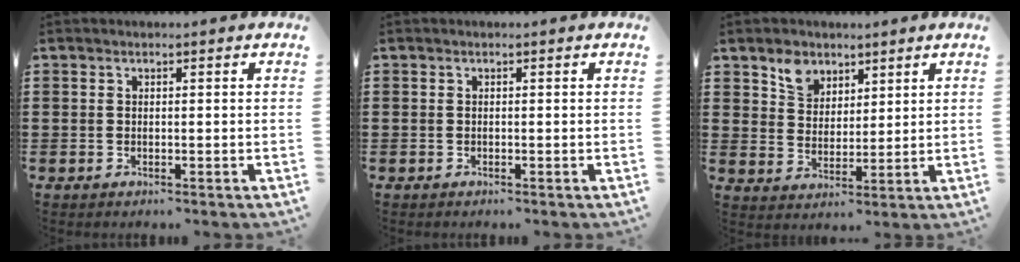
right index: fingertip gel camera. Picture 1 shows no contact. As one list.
[{"total": 0.0}, {"total": 4.9, "force": [3.4, 3.4, 0.9], "torque": [-0.029, 0.009, 0.063]}]